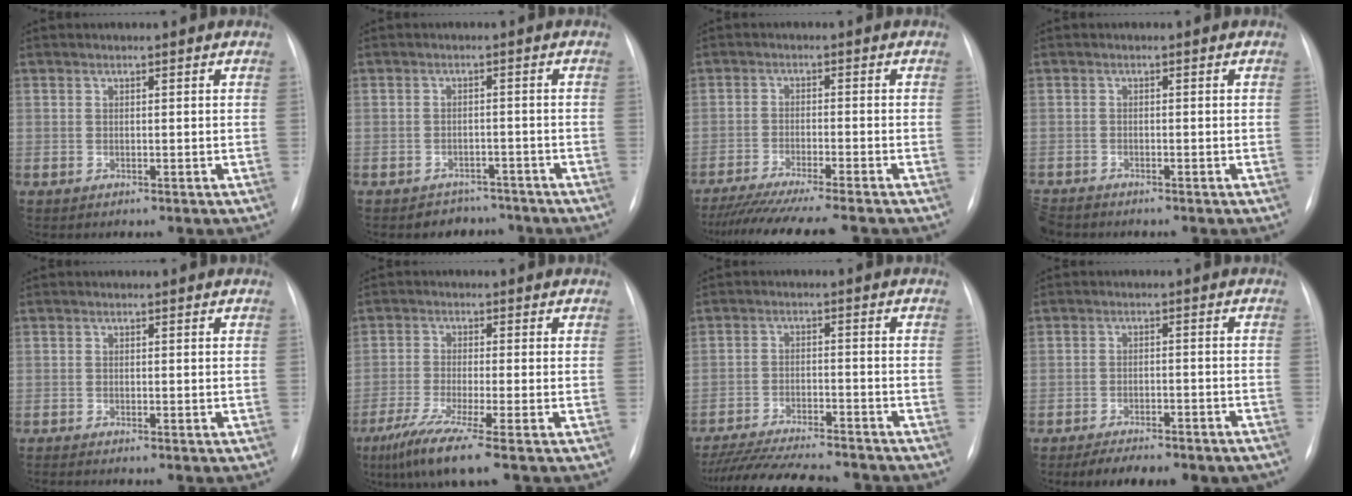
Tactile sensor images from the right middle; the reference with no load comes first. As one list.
[{"total": 4.0, "force": [-3.2, 2.3, -0.5], "torque": [0.013, 0.016, -0.045]}, {"total": 13.5, "force": [-11.8, -0.5, 6.7], "torque": [-0.086, -0.034, -0.179]}, {"total": 3.1, "force": [-2.9, 1.1, 0.4], "torque": [-0.005, -0.008, -0.053]}, {"total": 1.1, "force": [-1.0, -0.2, 0.4], "torque": [-0.008, -0.003, -0.018]}, {"total": 8.3, "force": [-5.5, -0.9, 6.2], "torque": [-0.111, -0.029, -0.100]}, {"total": 17.3, "force": [-15.5, 2.5, 7.1], "torque": [-0.141, -0.022, -0.232]}, {"total": 10.9, "force": [-9.1, 3.2, 5.2], "torque": [-0.060, 0.007, -0.120]}]